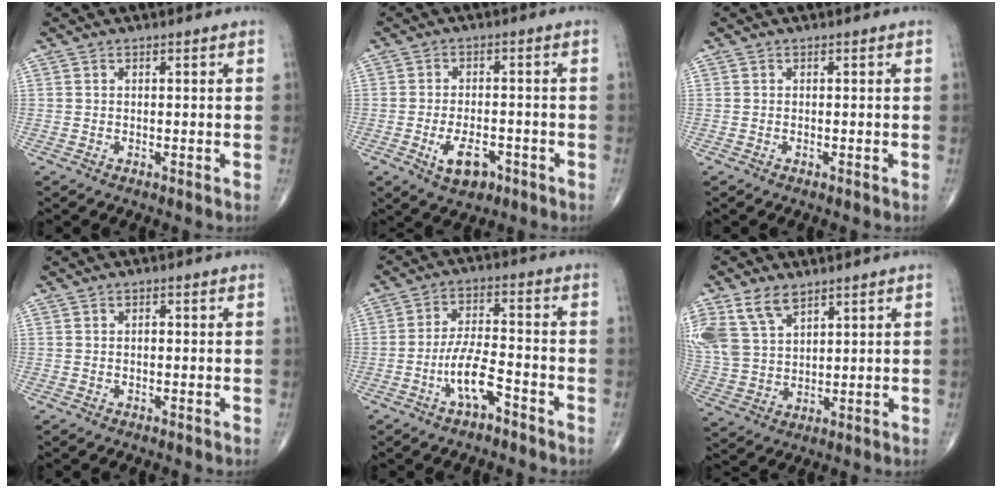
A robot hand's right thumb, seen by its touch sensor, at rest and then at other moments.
{"total": 6.3, "force": [-2.9, 3.4, 4.5], "torque": [-0.067, 0.010, -0.043]}
{"total": 0.0}
{"total": 0.7, "force": [0.0, 0.4, 0.5], "torque": [-0.010, 0.001, 0.000]}
{"total": 7.6, "force": [-4.1, 2.5, 5.8], "torque": [-0.111, 0.036, -0.075]}
{"total": 11.7, "force": [6.8, 6.7, 6.7], "torque": [-0.140, -0.012, 0.147]}